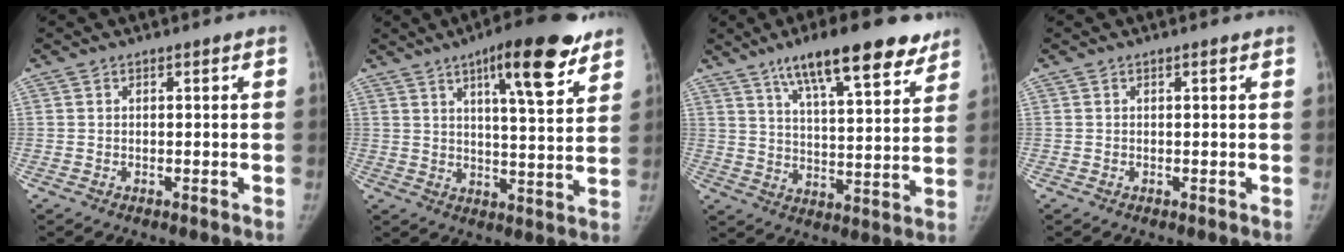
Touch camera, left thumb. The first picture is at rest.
{"total": 16.3, "force": [9.6, 4.0, 12.5], "torque": [-0.156, -0.038, 0.139]}
{"total": 18.9, "force": [12.5, 5.1, 13.1], "torque": [-0.167, -0.041, 0.195]}
{"total": 0.6, "force": [0.3, 0.1, 0.5], "torque": [-0.009, 0.000, 0.004]}